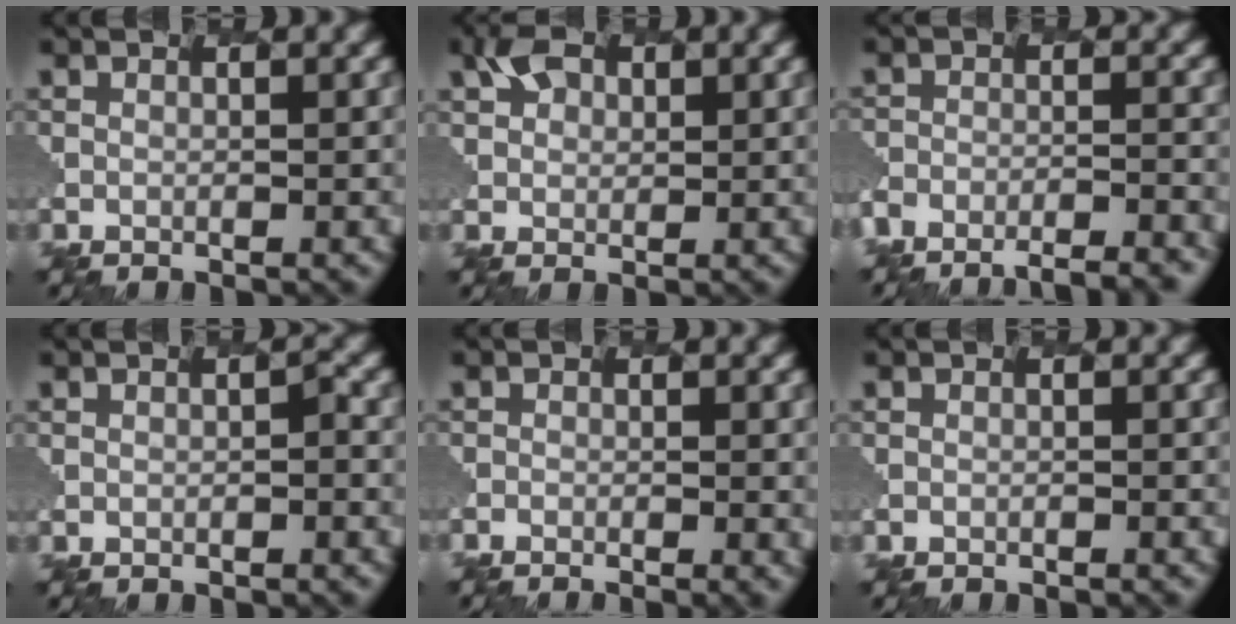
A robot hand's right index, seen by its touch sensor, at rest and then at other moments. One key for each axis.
{"total": 2.4, "fx": 1.5, "fy": 1.8, "fz": 0.7, "tx": -0.019, "ty": 0.005, "tz": 0.020}
{"total": 10.2, "fx": -9.6, "fy": 2.5, "fz": 2.3, "tx": -0.027, "ty": 0.003, "tz": -0.115}
{"total": 0.5, "fx": -0.4, "fy": 0.0, "fz": 0.4, "tx": -0.010, "ty": 0.003, "tz": -0.003}
{"total": 2.4, "fx": -1.6, "fy": 0.8, "fz": 1.6, "tx": -0.014, "ty": 0.013, "tz": -0.027}
{"total": 0.9, "fx": -0.8, "fy": 0.1, "fz": 0.0, "tx": 0.003, "ty": 0.006, "tz": -0.014}